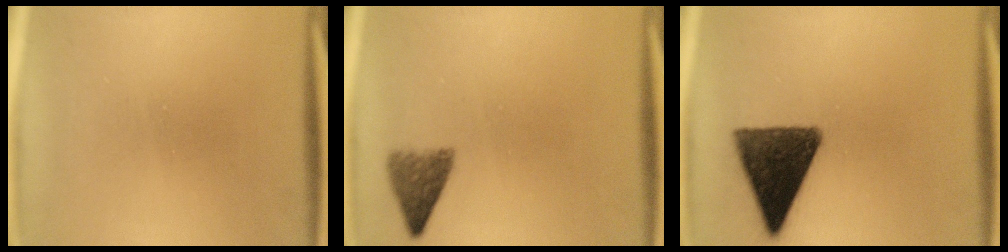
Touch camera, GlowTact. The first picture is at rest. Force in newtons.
{"total": 3.5}
{"total": 13.5}